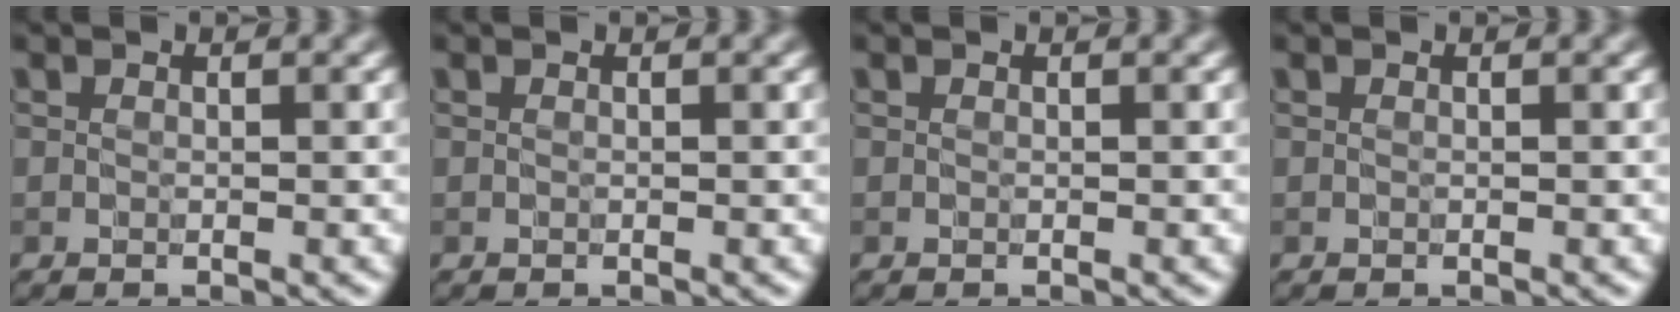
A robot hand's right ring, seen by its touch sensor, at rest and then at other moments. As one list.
[{"total": 0.0}, {"total": 0.0}, {"total": 0.0}]